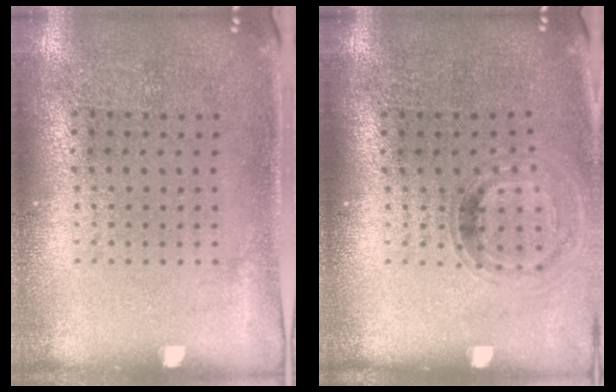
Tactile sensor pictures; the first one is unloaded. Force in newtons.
{"total": 0.9, "press": 0.9, "slide": 0.1}